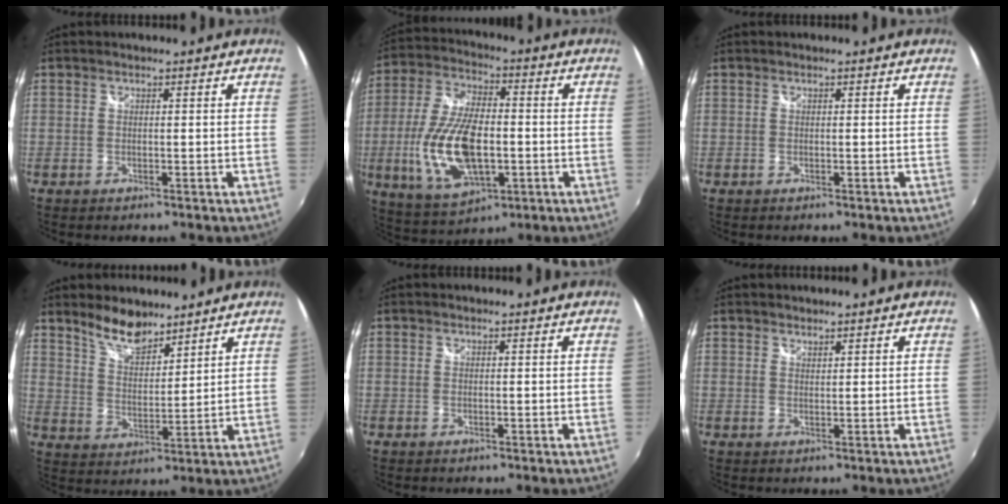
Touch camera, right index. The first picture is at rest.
{"total": 17.3, "force": [-3.2, 8.2, 14.9], "torque": [-0.312, -0.009, -0.049]}
{"total": 0.0}
{"total": 7.6, "force": [6.4, 2.5, 3.2], "torque": [-0.054, -0.002, 0.119]}
{"total": 0.0}
{"total": 0.9, "force": [0.9, 0.1, 0.0], "torque": [0.000, 0.000, 0.017]}